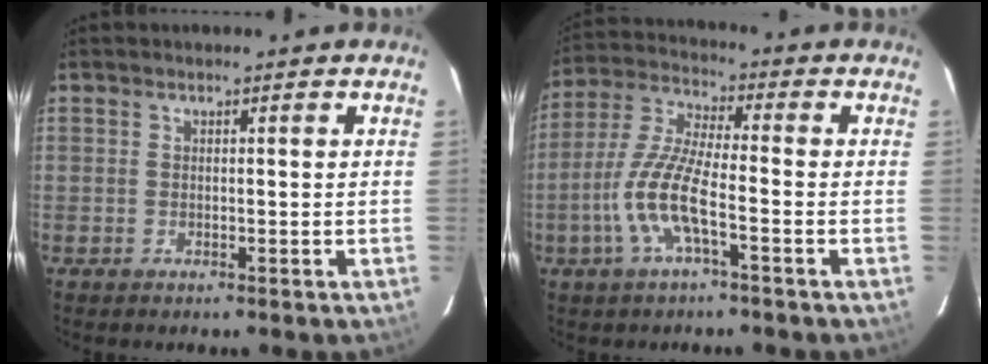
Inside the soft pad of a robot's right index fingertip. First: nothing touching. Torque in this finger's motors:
{"motor_torque": [1.20, -0.76, 0.82, 0.21]}